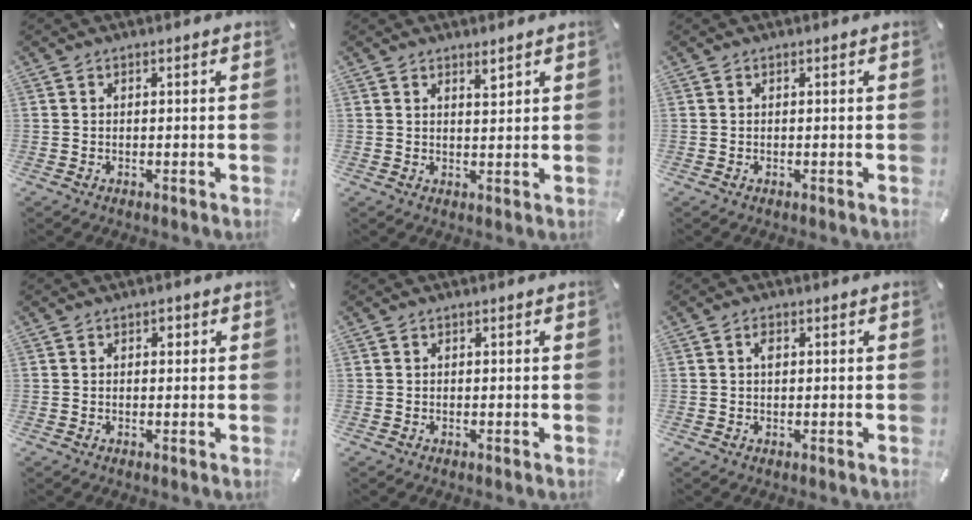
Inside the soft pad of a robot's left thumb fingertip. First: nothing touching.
{"total": 2.3, "force": [2.0, 0.5, 1.1], "torque": [-0.006, -0.012, 0.032]}
{"total": 0.0}
{"total": 1.3, "force": [0.3, 1.0, 0.7], "torque": [-0.006, 0.003, 0.003]}
{"total": 0.0}
{"total": 1.6, "force": [0.4, 0.9, 1.2], "torque": [-0.019, 0.000, 0.005]}